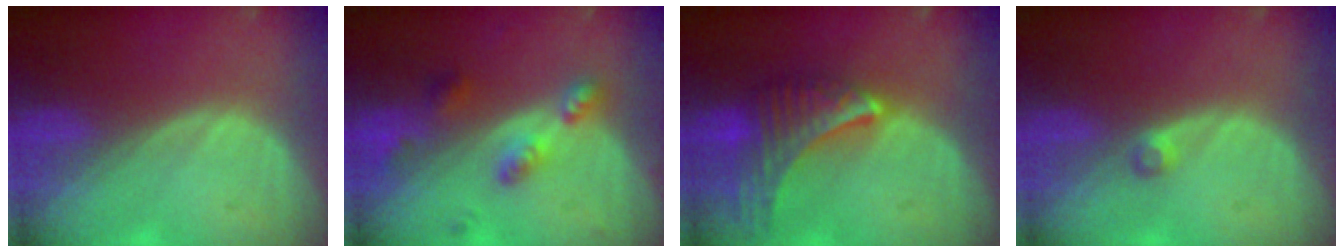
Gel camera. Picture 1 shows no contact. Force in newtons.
{"total": 5.3, "press": 5.1, "slide": 1.4}
{"total": 9.2, "press": 8.1, "slide": 4.3}
{"total": 1.5, "press": 1.2, "slide": 0.8}